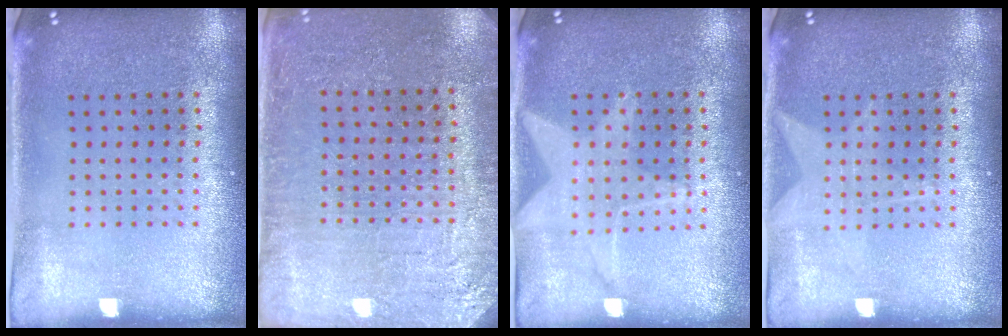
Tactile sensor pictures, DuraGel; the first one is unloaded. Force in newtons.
{"total": 2.9, "press": 2.9, "slide": 0.4}
{"total": 1.5, "press": 1.4, "slide": 0.4}
{"total": 1.3, "press": 1.3, "slide": 0.1}